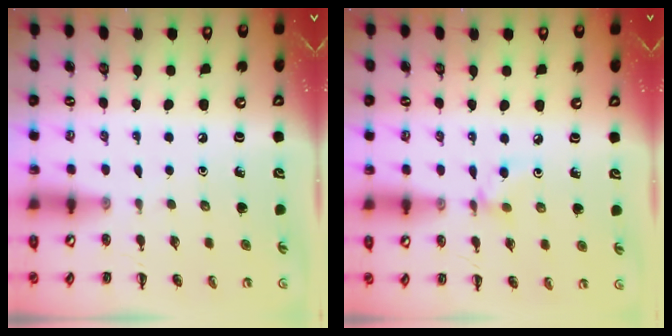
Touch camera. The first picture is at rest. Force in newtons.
{"total": 4.3, "press": 4.0, "slide": 1.5}